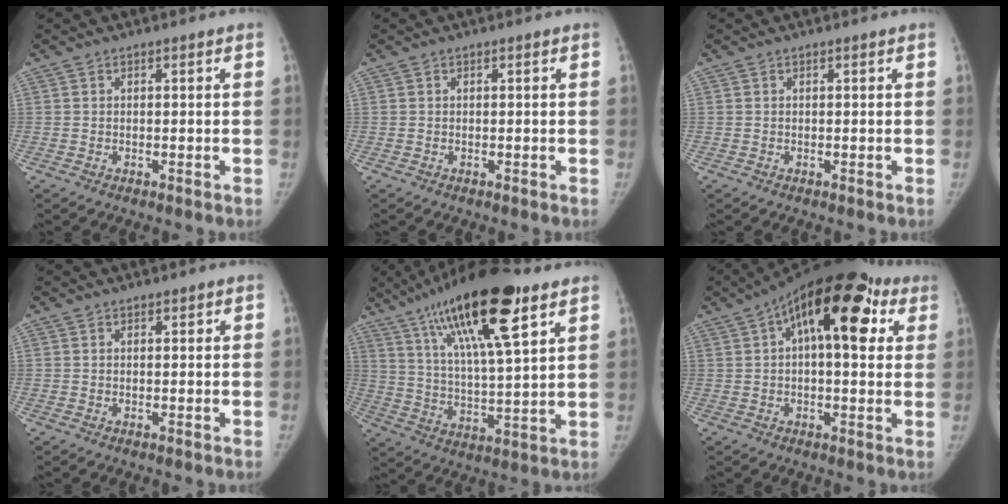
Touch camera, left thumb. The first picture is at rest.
{"total": 0.0}
{"total": 0.0}
{"total": 0.5, "force": [0.2, 0.4, 0.3], "torque": [0.004, 0.000, 0.002]}
{"total": 22.3, "force": [12.1, 5.2, 18.0], "torque": [-0.302, -0.026, 0.213]}
{"total": 20.4, "force": [7.0, 9.5, 16.7], "torque": [-0.232, 0.032, 0.096]}